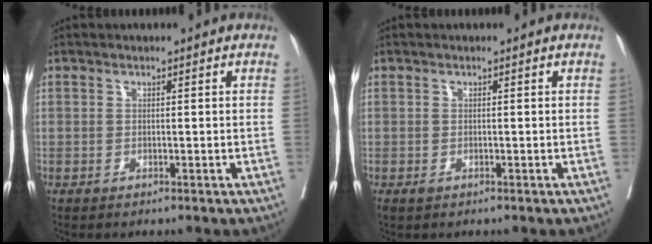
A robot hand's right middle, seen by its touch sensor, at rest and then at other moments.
{"total": 0.7, "force": [-0.3, 0.4, 0.4], "torque": [-0.007, 0.000, -0.001]}